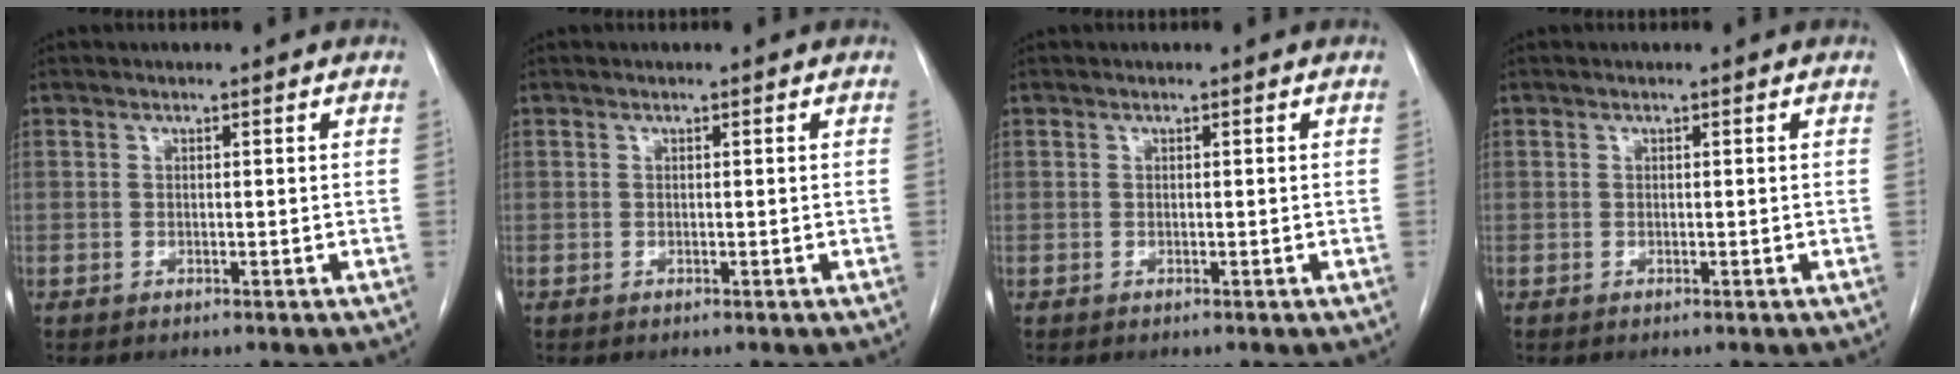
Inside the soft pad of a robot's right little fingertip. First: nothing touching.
{"total": 0.0}
{"total": 0.0}
{"total": 0.0}